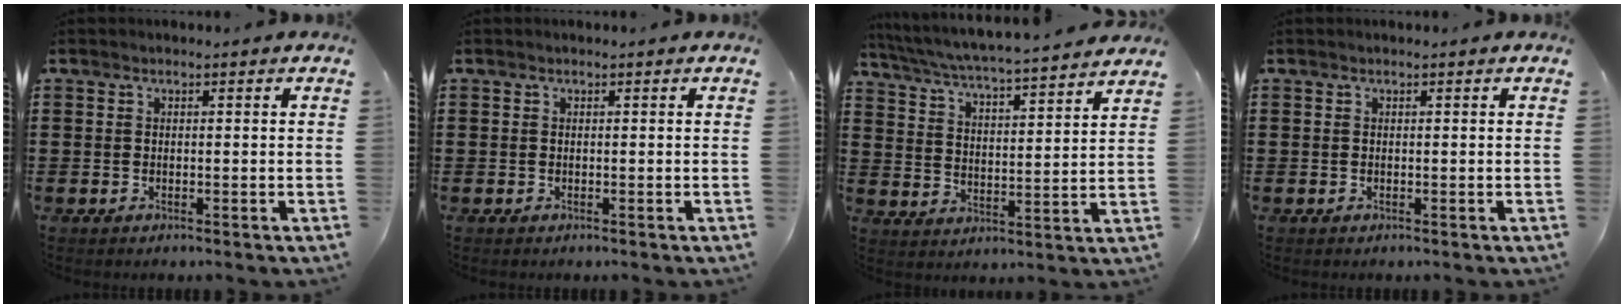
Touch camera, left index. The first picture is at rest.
{"total": 0.0}
{"total": 4.6, "force": [4.3, -0.4, 1.5], "torque": [-0.052, -0.037, 0.067]}
{"total": 0.0}